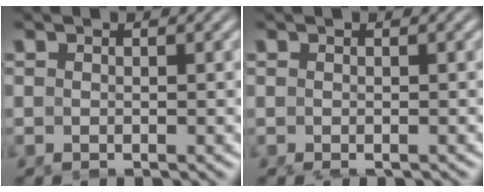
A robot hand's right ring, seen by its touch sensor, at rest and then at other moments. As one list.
[{"total": 0.8, "force": [-0.7, 0.2, 0.4], "torque": [-0.012, -0.003, -0.006]}]